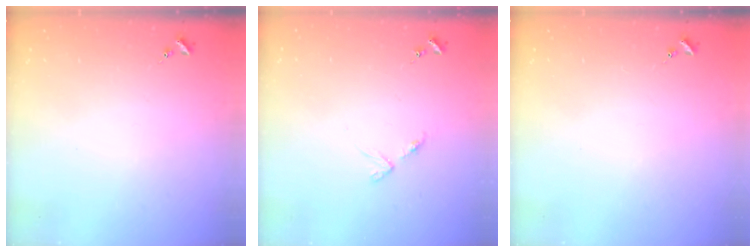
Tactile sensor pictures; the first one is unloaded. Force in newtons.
{"total": 4.0, "press": 3.9, "slide": 0.4}
{"total": 0.0}